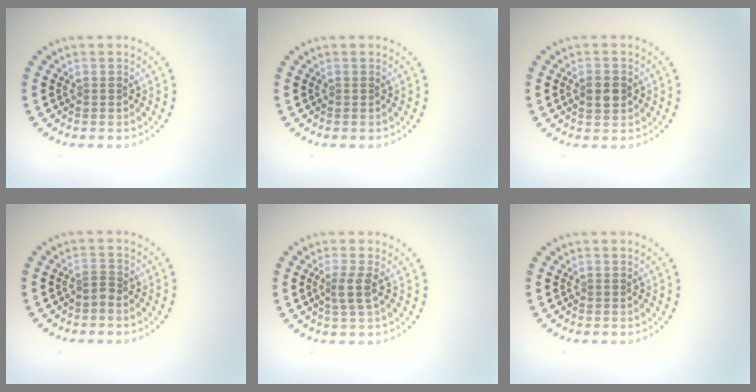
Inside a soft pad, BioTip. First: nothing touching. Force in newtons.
{"total": 0.0}
{"total": 2.7, "press": 2.7, "slide": 0.0}
{"total": 0.8, "press": 0.5, "slide": 0.7}
{"total": 1.9, "press": 1.5, "slide": 1.1}
{"total": 0.0}